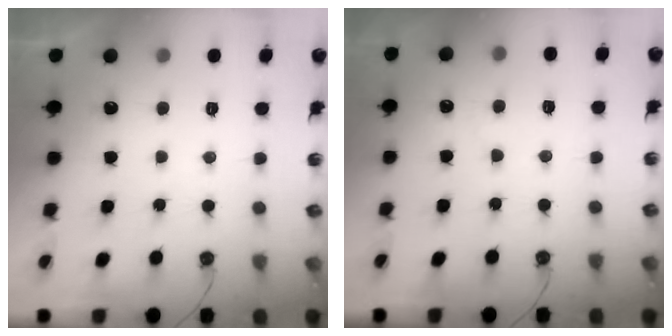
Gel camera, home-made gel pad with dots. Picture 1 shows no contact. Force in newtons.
{"total": 4.0, "press": 4.0, "slide": 0.5}